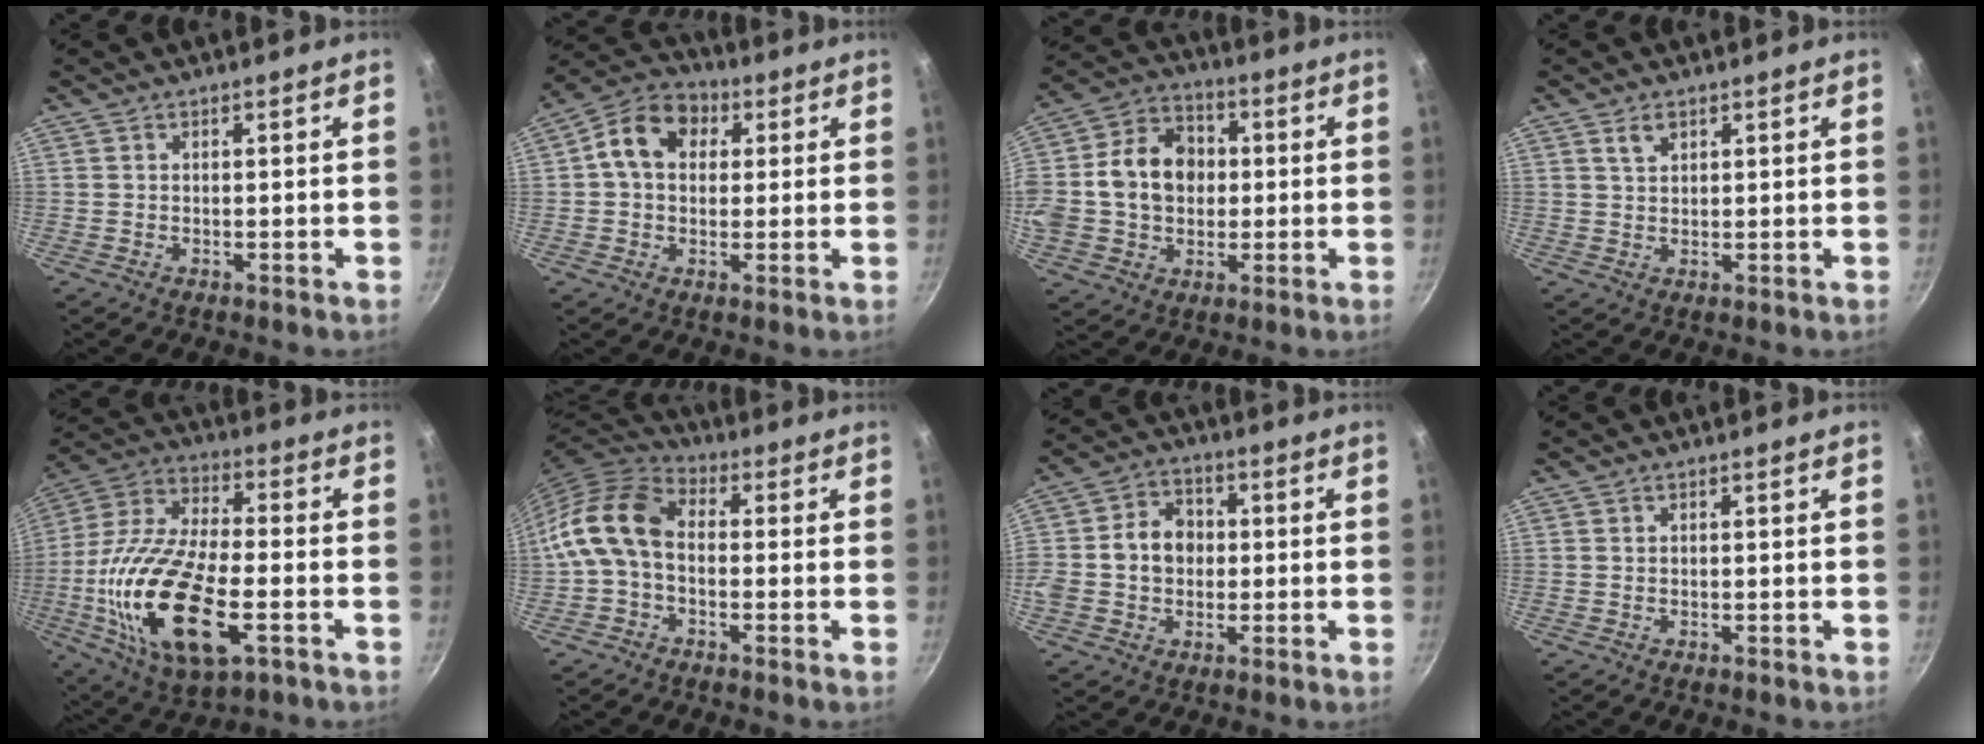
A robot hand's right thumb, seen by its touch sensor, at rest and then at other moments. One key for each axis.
{"total": 10.5, "fx": 2.4, "fy": 8.1, "fz": 6.2, "tx": -0.078, "ty": 0.018, "tz": 0.019}
{"total": 16.8, "fx": 0.6, "fy": 13.2, "fz": 10.4, "tx": -0.167, "ty": 0.029, "tz": -0.002}
{"total": 2.6, "fx": 1.4, "fy": 1.6, "fz": 1.5, "tx": -0.019, "ty": -0.001, "tz": 0.028}
{"total": 24.5, "fx": -6.1, "fy": 11.0, "fz": 21.0, "tx": -0.415, "ty": 0.011, "tz": -0.113}
{"total": 11.5, "fx": -1.0, "fy": 7.7, "fz": 8.5, "tx": -0.156, "ty": 0.038, "tz": -0.041}
{"total": 9.3, "fx": 0.1, "fy": 7.7, "fz": 5.2, "tx": -0.062, "ty": 0.016, "tz": -0.014}
{"total": 0.0}